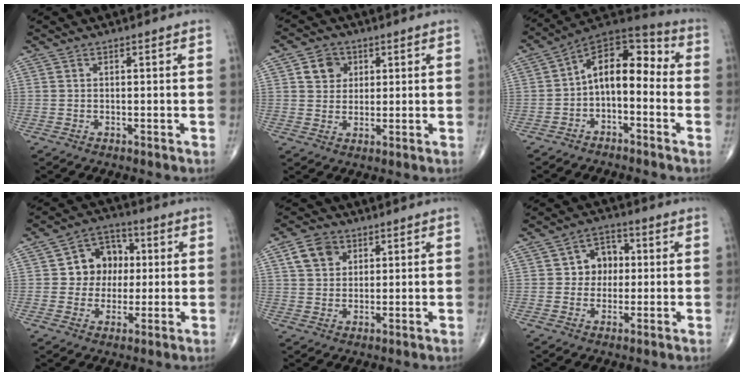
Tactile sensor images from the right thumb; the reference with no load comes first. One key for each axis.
{"total": 5.2, "fx": 1.9, "fy": 4.5, "fz": 1.9, "tx": -0.008, "ty": -0.004, "tz": 0.029}
{"total": 12.1, "fx": -1.7, "fy": 7.1, "fz": 9.6, "tx": -0.119, "ty": 0.063, "tz": -0.043}
{"total": 9.8, "fx": 1.1, "fy": 8.5, "fz": 4.8, "tx": -0.018, "ty": 0.013, "tz": 0.013}
{"total": 6.2, "fx": 2.7, "fy": 4.8, "fz": 2.9, "tx": -0.030, "ty": -0.005, "tz": 0.048}
{"total": 6.8, "fx": 0.7, "fy": 5.8, "fz": 3.4, "tx": -0.012, "ty": 0.012, "tz": 0.003}